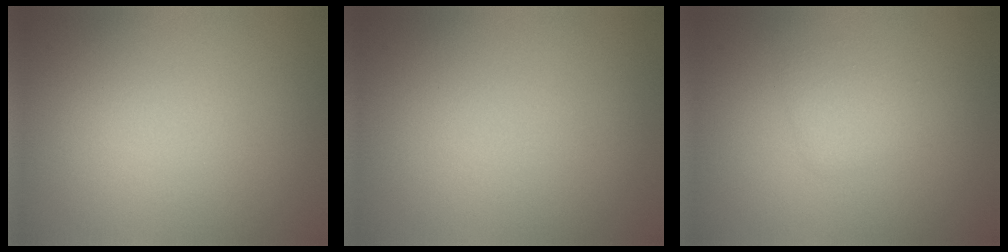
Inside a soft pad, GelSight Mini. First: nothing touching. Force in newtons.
{"total": 0.0}
{"total": 1.6, "press": 1.6, "slide": 0.0}